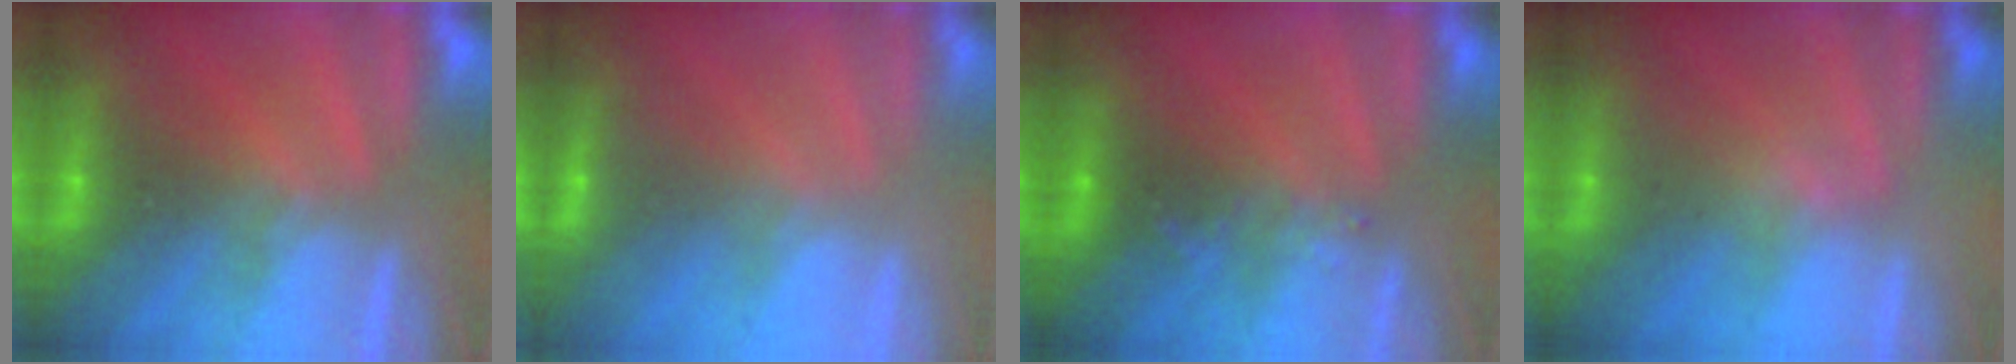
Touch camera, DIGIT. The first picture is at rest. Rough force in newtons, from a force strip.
{"total": 2.3}
{"total": 2.9}
{"total": 2.4}